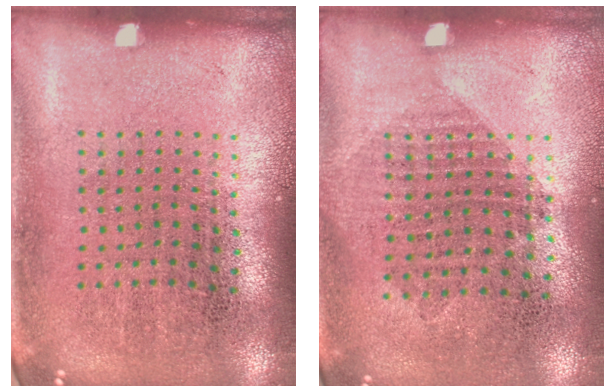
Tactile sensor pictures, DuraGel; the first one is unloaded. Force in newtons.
{"total": 1.0, "press": 0.9, "slide": 0.5}